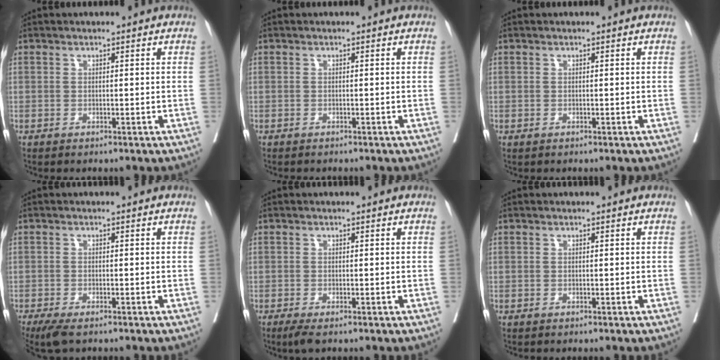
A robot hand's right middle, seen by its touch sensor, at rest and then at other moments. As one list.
[{"total": 1.4, "force": [-1.3, 0.4, 0.5], "torque": [-0.011, -0.004, -0.015]}, {"total": 0.0}, {"total": 4.4, "force": [-3.3, 1.1, 2.6], "torque": [-0.046, -0.014, -0.055]}, {"total": 2.0, "force": [-1.4, 0.4, 1.4], "torque": [-0.028, -0.009, -0.024]}, {"total": 0.0}]